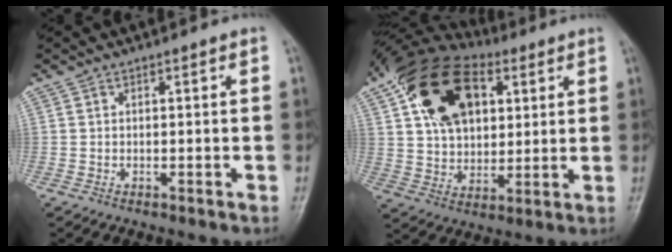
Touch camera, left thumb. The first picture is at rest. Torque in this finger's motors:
{"motor_torque": [1.03, 1.25, 1.35, -1.43, 0.25]}